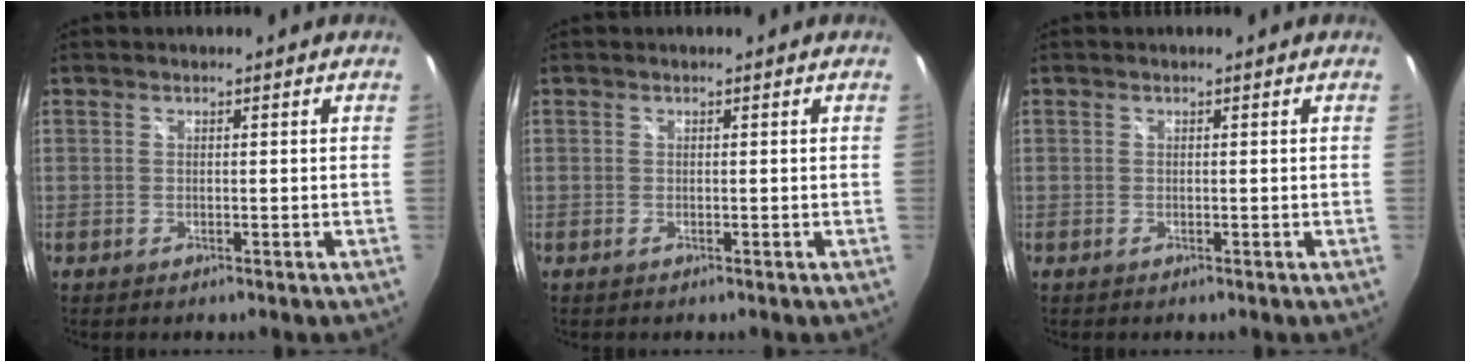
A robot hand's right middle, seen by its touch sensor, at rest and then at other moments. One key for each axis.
{"total": 0.0}
{"total": 0.0}